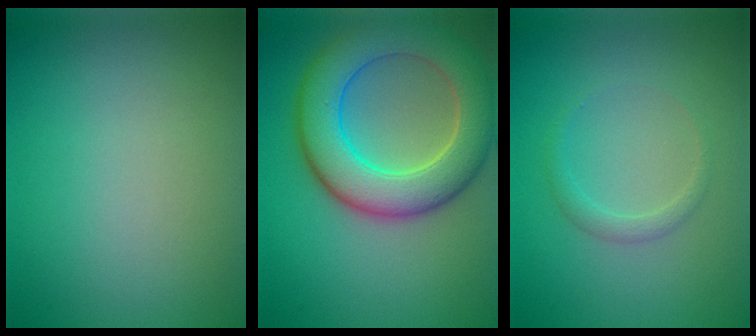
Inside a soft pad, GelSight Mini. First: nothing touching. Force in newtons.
{"total": 8.8, "press": 8.8, "slide": 0.6}
{"total": 1.2, "press": 1.2, "slide": 0.1}